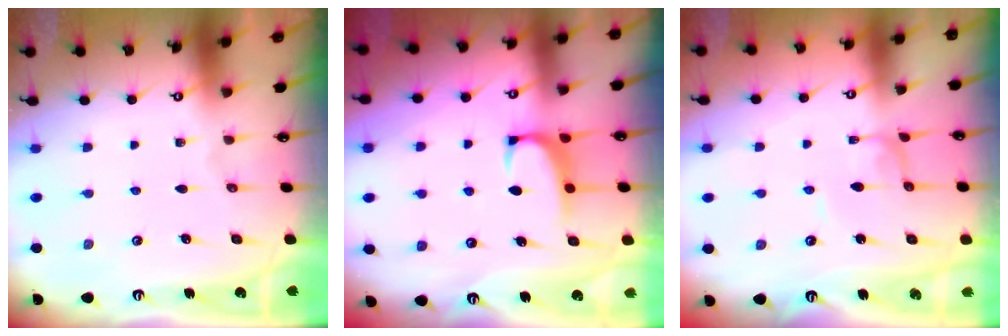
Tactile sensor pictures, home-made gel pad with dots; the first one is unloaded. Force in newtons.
{"total": 1.2, "press": 0.9, "slide": 0.7}
{"total": 2.2, "press": 2.2, "slide": 0.1}